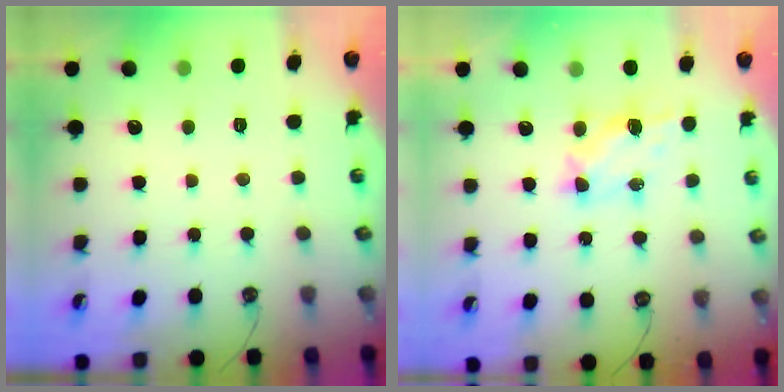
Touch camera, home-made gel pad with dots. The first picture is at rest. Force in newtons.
{"total": 5.5, "press": 5.5, "slide": 0.3}